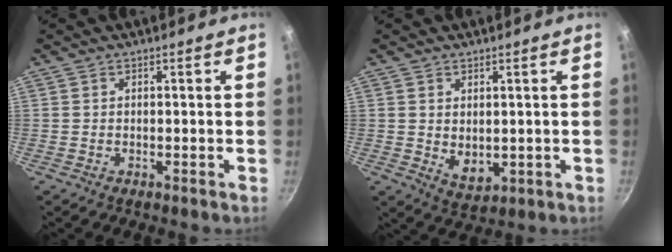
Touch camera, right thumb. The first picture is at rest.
{"total": 4.8, "force": [0.8, 3.3, 3.5], "torque": [-0.048, -0.017, 0.023]}